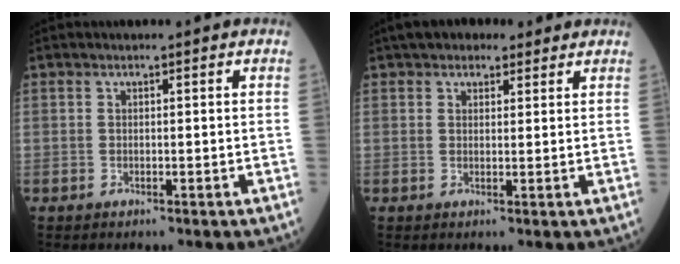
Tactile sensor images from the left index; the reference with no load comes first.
{"total": 5.6, "force": [4.3, 2.7, 2.3], "torque": [-0.026, 0.029, 0.068]}